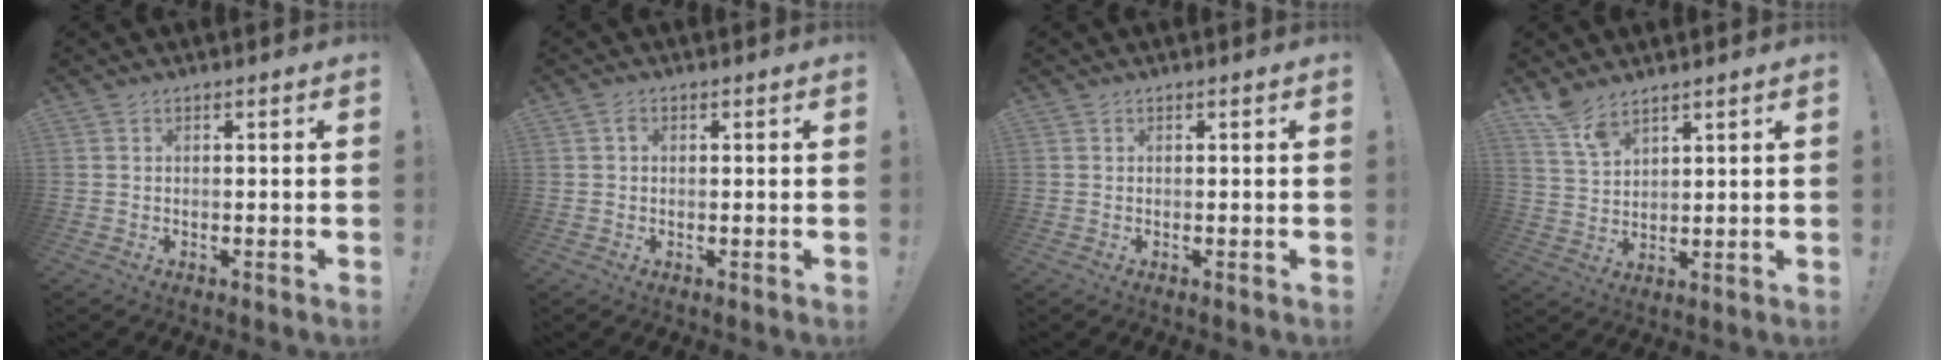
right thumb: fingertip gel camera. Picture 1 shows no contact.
{"total": 1.2, "force": [0.1, 1.0, 0.6], "torque": [-0.012, 0.005, 0.001]}
{"total": 0.0}
{"total": 6.9, "force": [5.7, 2.5, 2.9], "torque": [-0.054, -0.035, 0.108]}